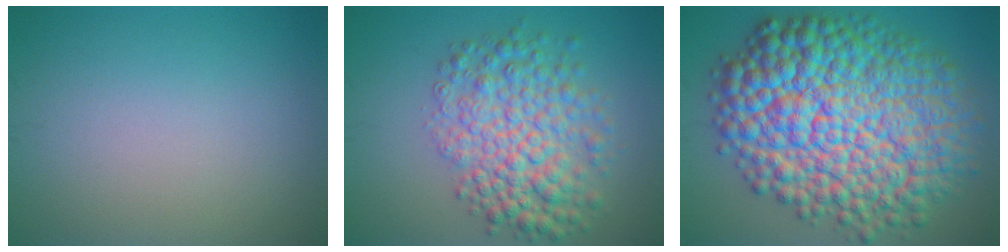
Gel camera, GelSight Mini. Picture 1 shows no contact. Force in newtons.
{"total": 6.8, "press": 6.8, "slide": 0.2}
{"total": 17.1, "press": 17.1, "slide": 0.1}